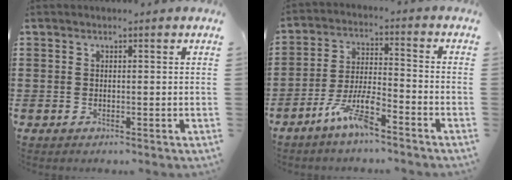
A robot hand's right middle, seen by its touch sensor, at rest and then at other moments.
{"total": 7.3, "force": [-5.3, 1.4, 4.9], "torque": [-0.112, -0.001, -0.103]}